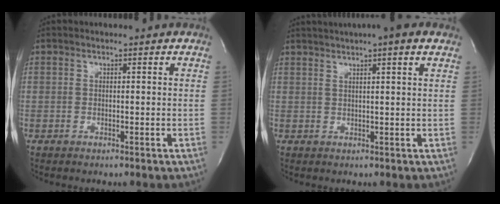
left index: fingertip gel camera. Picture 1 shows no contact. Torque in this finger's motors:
{"motor_torque": [-0.36, -0.25, 0.81, 0.20]}